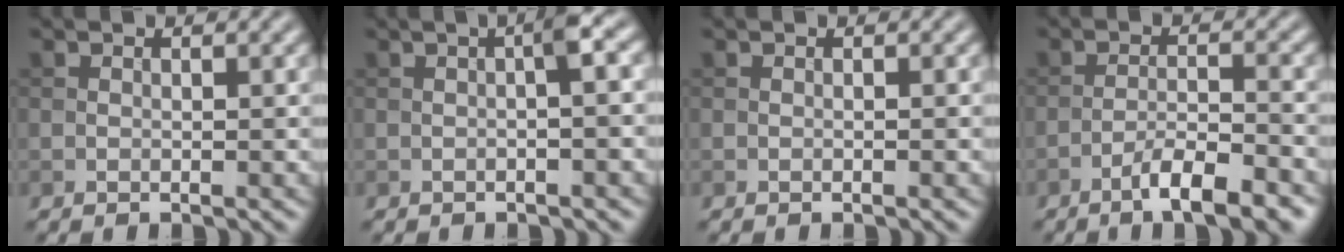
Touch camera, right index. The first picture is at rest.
{"total": 2.7, "force": [0.1, 0.3, 2.6], "torque": [-0.039, 0.010, -0.002]}
{"total": 0.0}
{"total": 5.2, "force": [-3.5, 0.9, 3.8], "torque": [-0.063, 0.006, -0.060]}